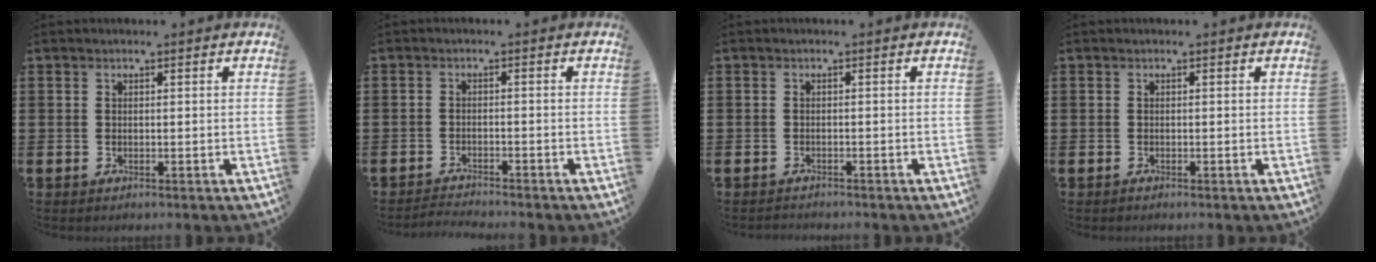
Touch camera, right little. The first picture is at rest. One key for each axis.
{"total": 1.6, "fx": -1.6, "fy": -0.1, "fz": -0.1, "tx": -0.006, "ty": 0.002, "tz": -0.029}
{"total": 0.7, "fx": -0.6, "fy": 0.0, "fz": -0.1, "tx": -0.001, "ty": -0.001, "tz": -0.014}
{"total": 0.0}